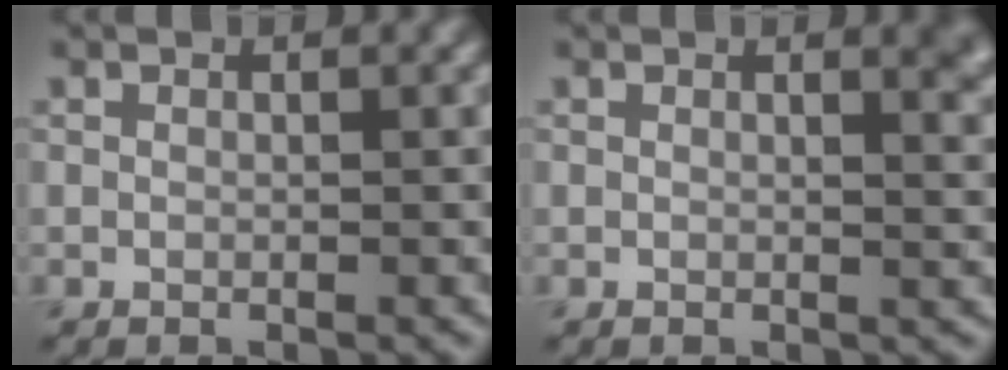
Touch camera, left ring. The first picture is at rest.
{"total": 2.4, "force": [1.4, 0.9, 1.7], "torque": [-0.005, 0.003, 0.016]}